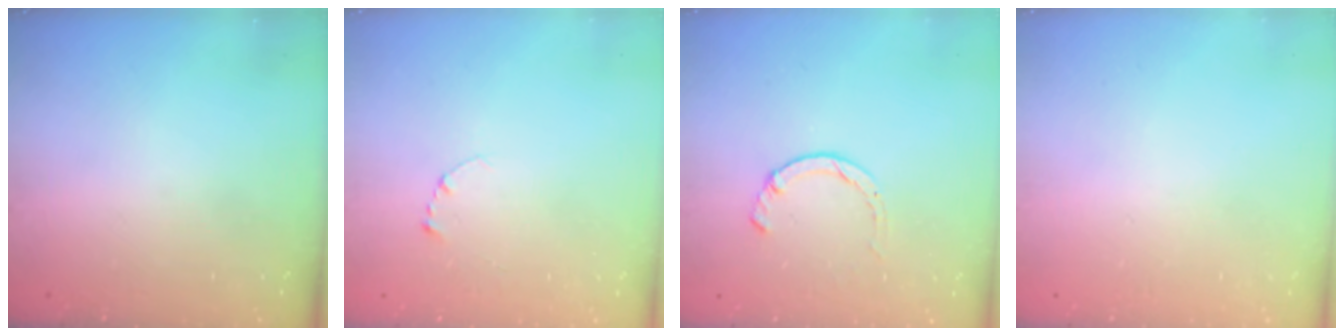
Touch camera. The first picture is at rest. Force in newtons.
{"total": 2.3, "press": 2.3, "slide": 0.2}
{"total": 2.3, "press": 2.3, "slide": 0.5}
{"total": 2.6, "press": 2.6, "slide": 0.2}